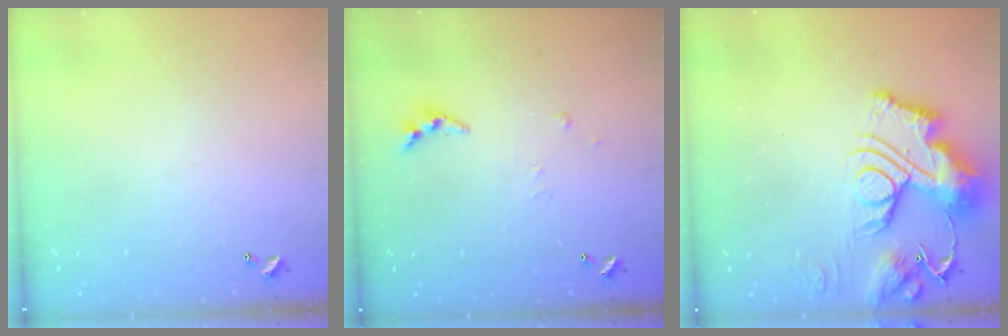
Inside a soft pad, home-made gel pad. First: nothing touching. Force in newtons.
{"total": 4.3, "press": 4.3, "slide": 0.4}
{"total": 17.9, "press": 17.8, "slide": 1.9}